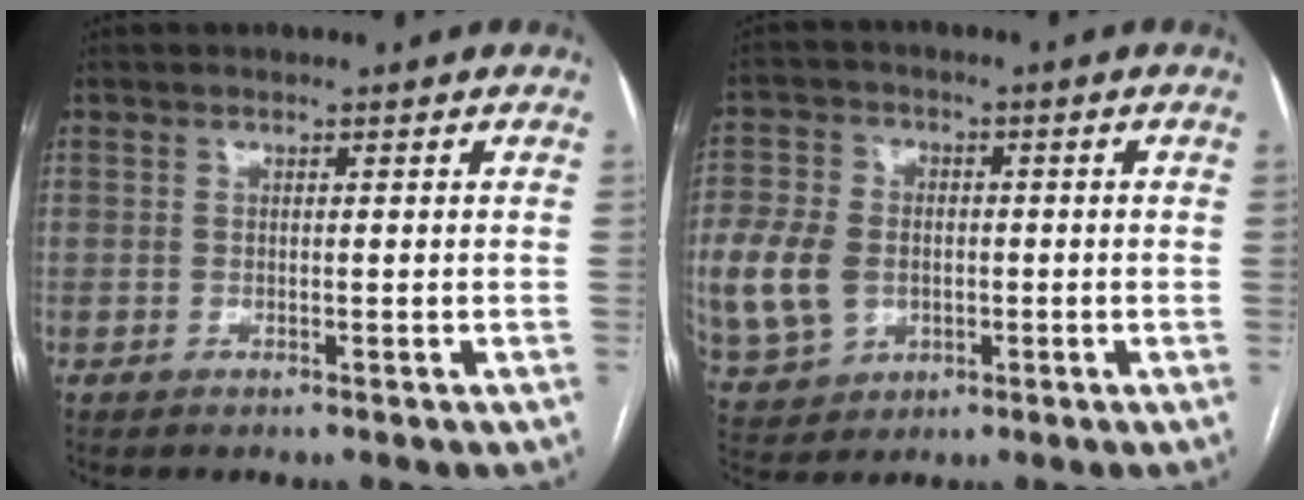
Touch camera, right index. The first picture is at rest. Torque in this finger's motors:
{"motor_torque": [0.41, -0.14, 0.27, 0.06]}